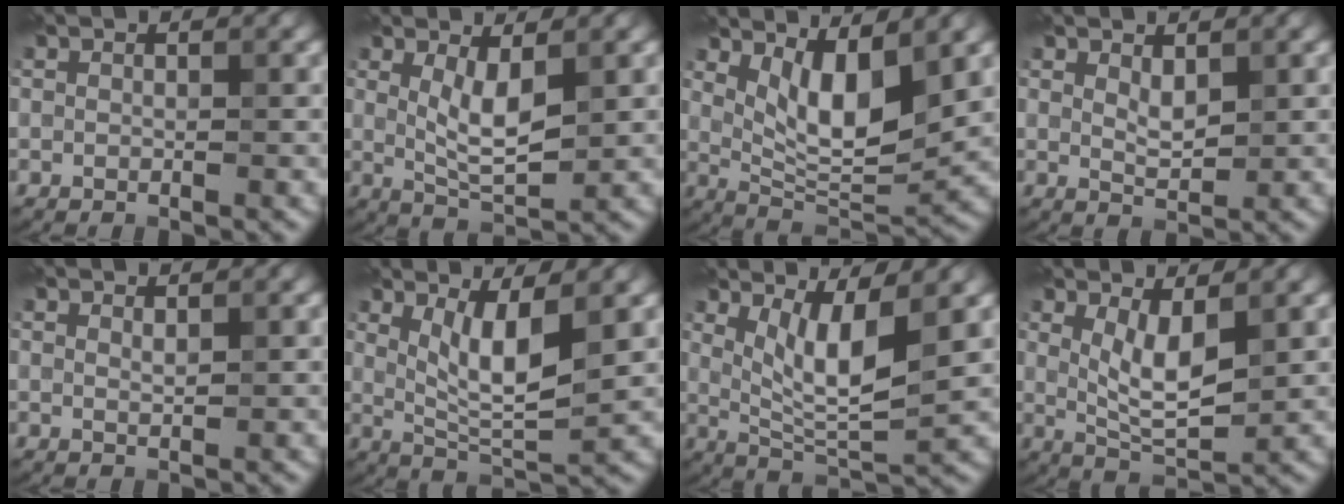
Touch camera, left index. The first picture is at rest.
{"total": 4.0, "force": [0.9, 1.2, 3.6], "torque": [-0.073, -0.011, 0.022]}
{"total": 6.9, "force": [2.5, 2.4, 6.0], "torque": [-0.104, -0.019, 0.049]}
{"total": 1.7, "force": [0.9, 0.7, 1.3], "torque": [-0.026, -0.004, 0.020]}
{"total": 0.7, "force": [0.5, 0.1, 0.4], "torque": [-0.007, -0.002, 0.011]}
{"total": 5.3, "force": [1.6, 1.2, 4.9], "torque": [-0.091, -0.012, 0.037]}
{"total": 5.9, "force": [1.9, 1.4, 5.4], "torque": [-0.097, -0.016, 0.042]}
{"total": 4.4, "force": [1.1, 1.4, 4.0], "torque": [-0.077, -0.011, 0.026]}